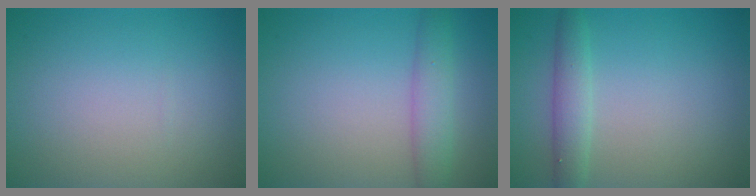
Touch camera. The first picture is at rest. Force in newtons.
{"total": 3.0, "press": 3.0, "slide": 0.1}
{"total": 2.4, "press": 2.4, "slide": 0.1}